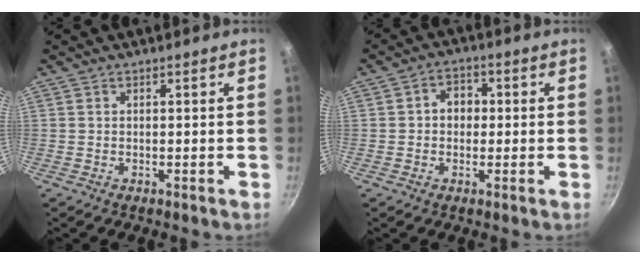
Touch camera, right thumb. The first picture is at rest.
{"total": 4.9, "force": [0.2, 4.0, 2.8], "torque": [-0.013, 0.011, -0.003]}